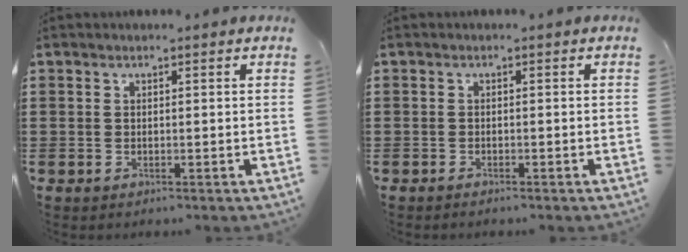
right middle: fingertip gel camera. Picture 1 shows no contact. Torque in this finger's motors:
{"motor_torque": [0.06, 0.04, -0.03, -0.01]}